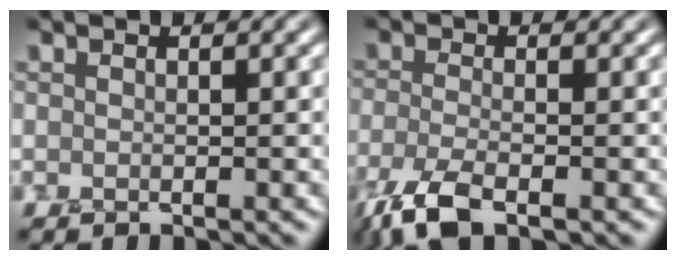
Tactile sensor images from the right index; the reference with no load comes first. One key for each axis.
{"total": 4.5, "fx": -3.1, "fy": 1.4, "fz": 3.0, "tx": -0.069, "ty": -0.007, "tz": -0.069}